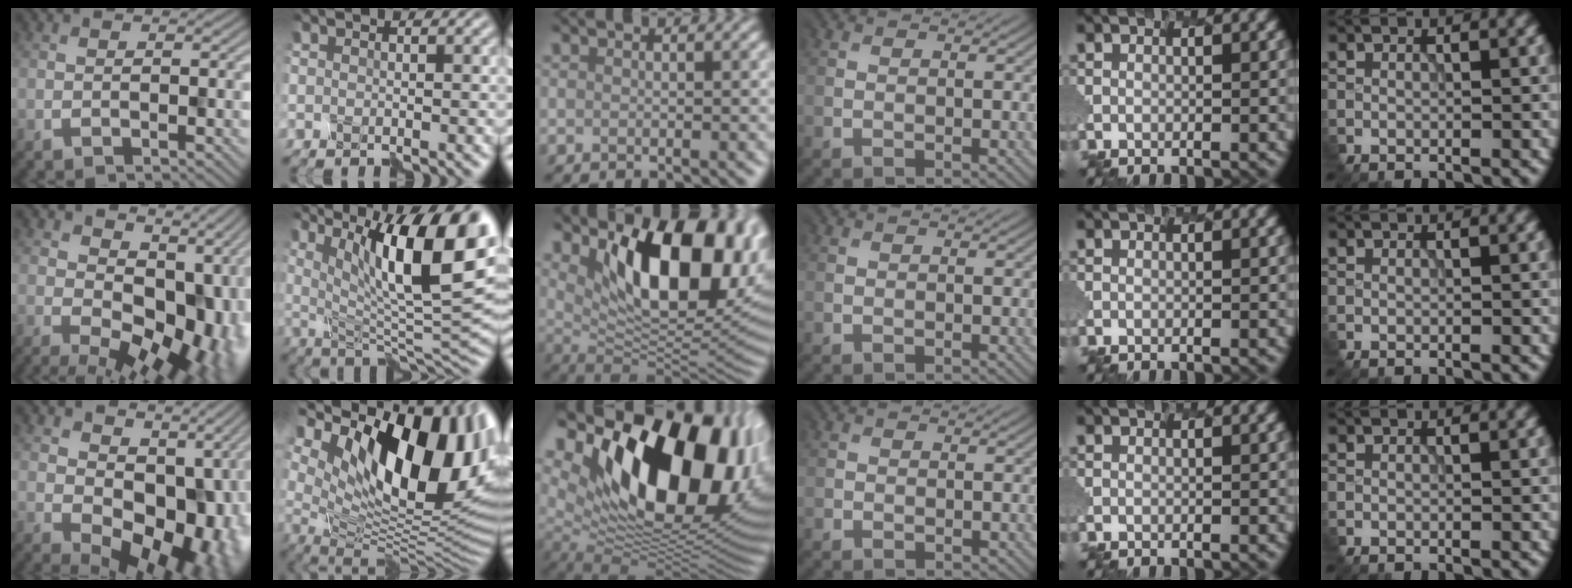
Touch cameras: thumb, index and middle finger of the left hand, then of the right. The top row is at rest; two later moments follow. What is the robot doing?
{"motion": "disassemble", "object": "spray bottle"}